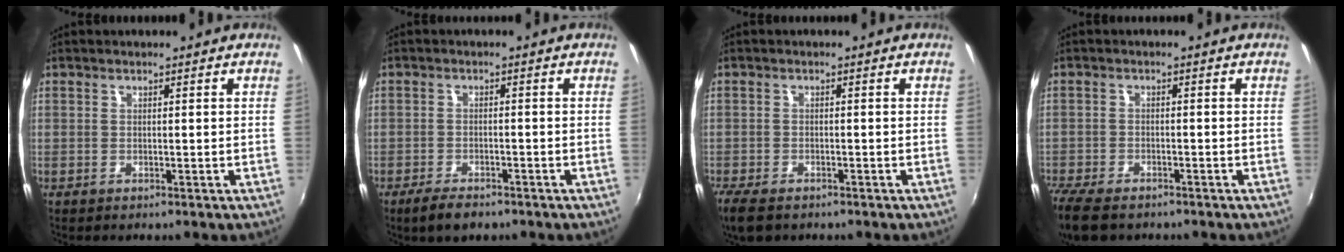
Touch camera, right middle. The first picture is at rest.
{"total": 4.7, "force": [-3.6, 1.8, 2.5], "torque": [-0.066, -0.011, -0.064]}
{"total": 5.4, "force": [-4.1, 2.1, 2.9], "torque": [-0.075, -0.022, -0.077]}
{"total": 8.5, "force": [-6.8, 3.1, 4.2], "torque": [-0.115, -0.037, -0.128]}